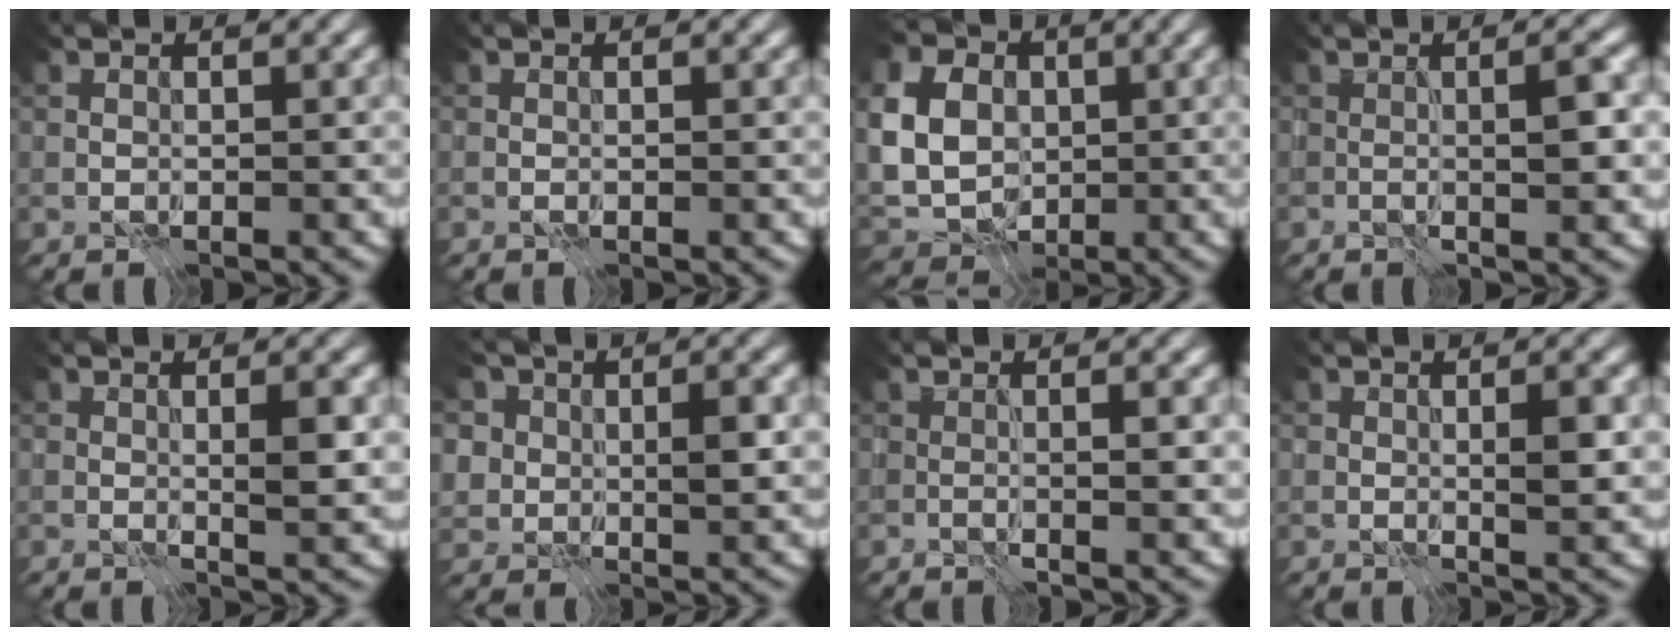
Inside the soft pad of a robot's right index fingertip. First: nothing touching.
{"total": 0.0}
{"total": 9.3, "force": [0.5, 7.3, 5.8], "torque": [-0.133, 0.000, 0.000]}
{"total": 2.6, "force": [-0.3, 0.1, 2.6], "torque": [-0.039, 0.003, -0.005]}
{"total": 2.5, "force": [0.2, 0.3, 2.5], "torque": [-0.041, -0.004, 0.004]}
{"total": 4.3, "force": [0.8, 3.3, 2.6], "torque": [-0.044, -0.003, 0.011]}
{"total": 1.2, "force": [-0.2, -0.2, 1.1], "torque": [-0.016, -0.002, -0.004]}
{"total": 2.4, "force": [0.2, 0.6, 2.3], "torque": [-0.041, -0.005, 0.004]}